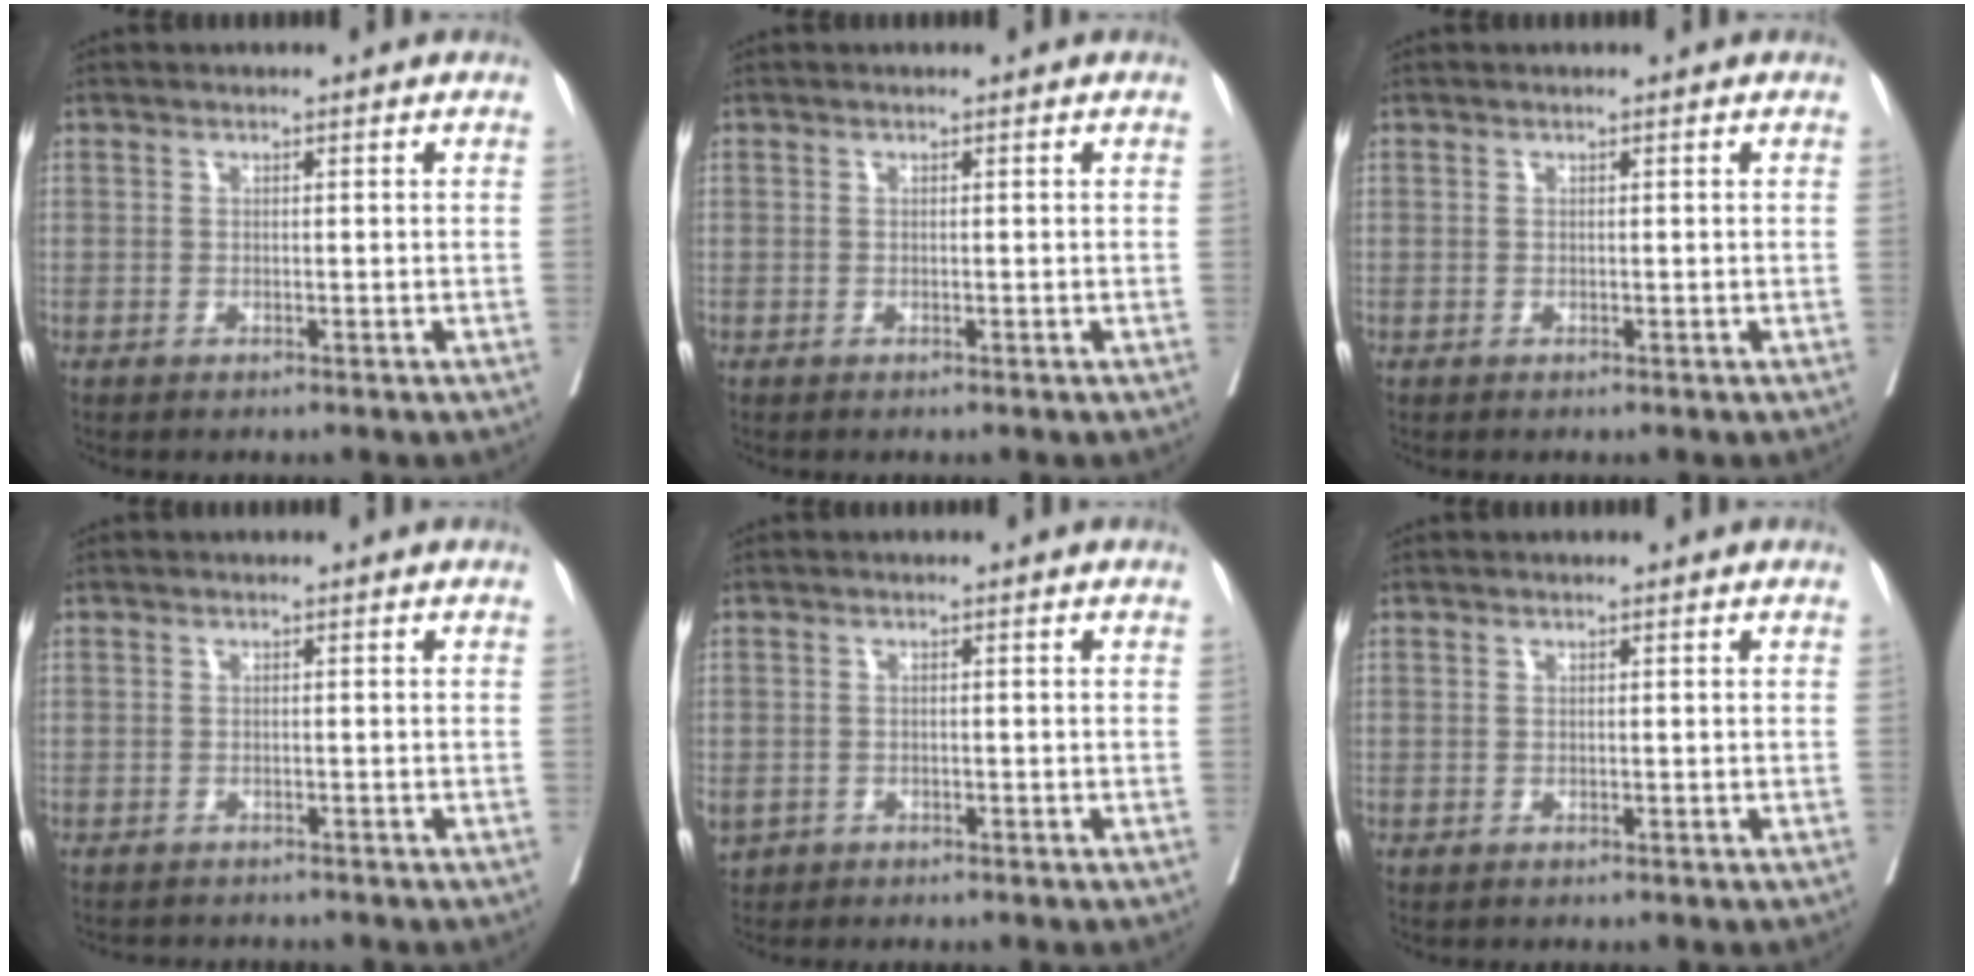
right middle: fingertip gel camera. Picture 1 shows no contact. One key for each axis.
{"total": 0.0}
{"total": 0.0}
{"total": 3.2, "fx": -3.0, "fy": 1.1, "fz": 0.2, "tx": -0.002, "ty": -0.002, "tz": -0.042}
{"total": 3.7, "fx": -2.2, "fy": 2.8, "fz": 1.1, "tx": -0.043, "ty": 0.001, "tz": -0.035}
{"total": 0.0}